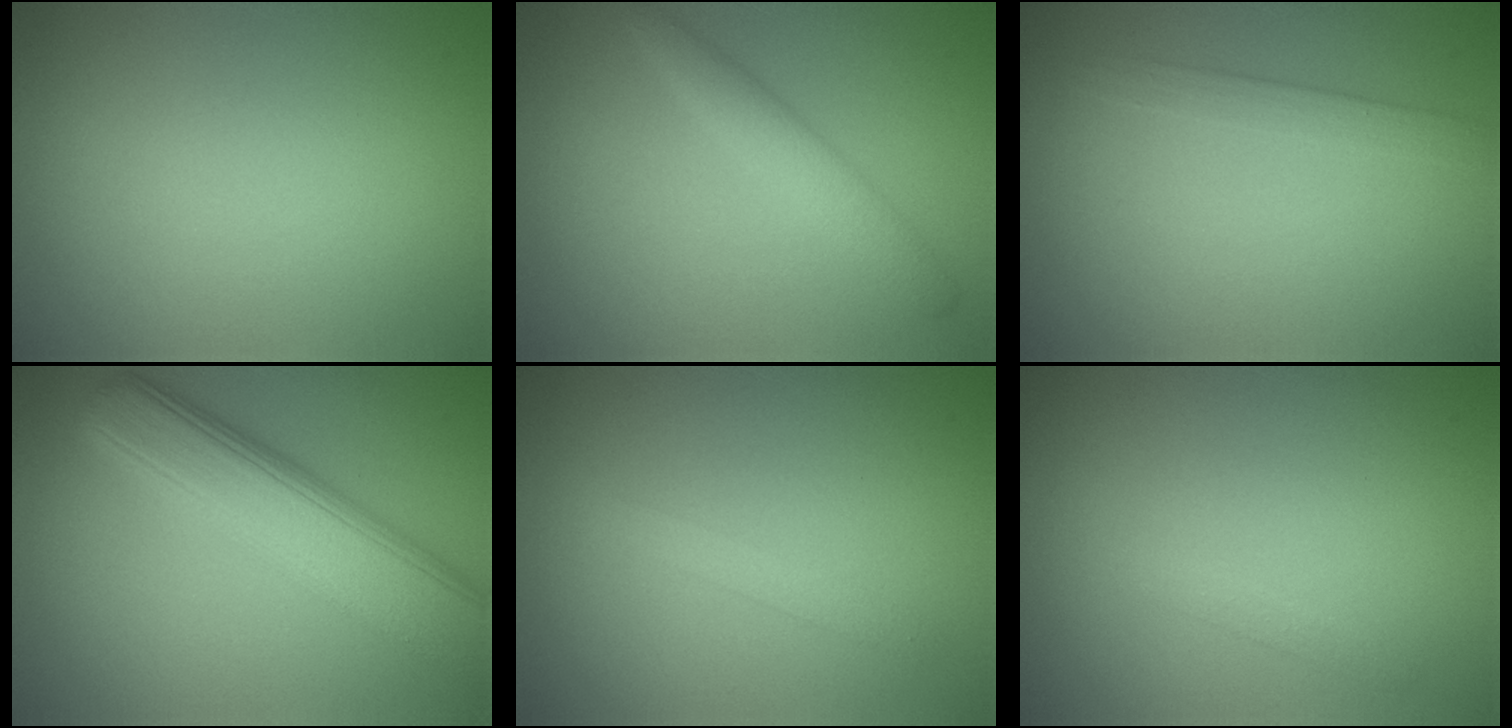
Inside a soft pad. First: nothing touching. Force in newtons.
{"total": 2.5, "press": 2.5, "slide": 0.1}
{"total": 1.7, "press": 1.7, "slide": 0.0}
{"total": 8.1, "press": 8.1, "slide": 0.2}
{"total": 1.2, "press": 1.2, "slide": 0.1}
{"total": 0.9, "press": 0.9, "slide": 0.0}